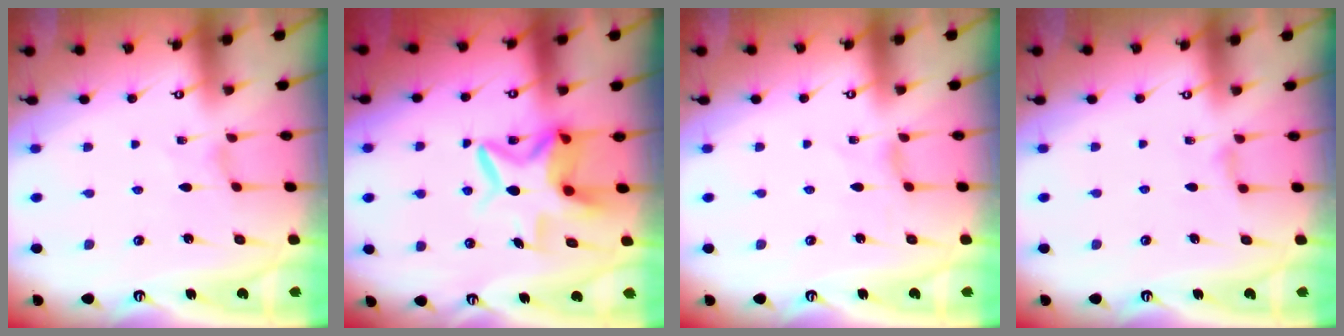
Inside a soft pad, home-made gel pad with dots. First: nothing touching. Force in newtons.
{"total": 10.1, "press": 10.0, "slide": 1.0}
{"total": 0.6, "press": 0.6, "slide": 0.2}
{"total": 2.9, "press": 2.9, "slide": 0.5}